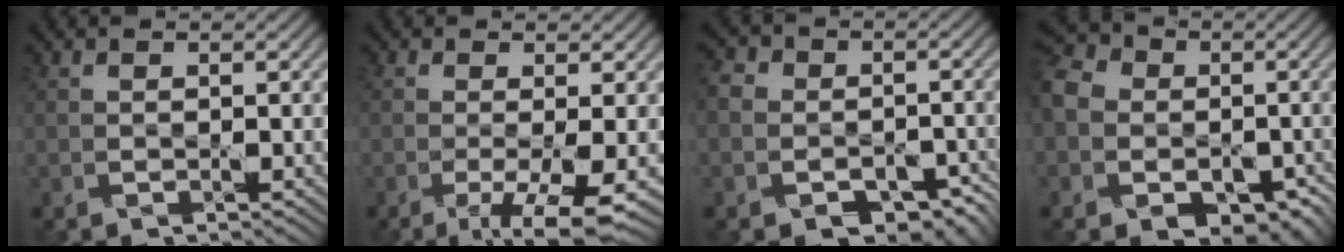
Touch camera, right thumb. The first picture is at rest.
{"total": 6.3, "force": [-2.4, 1.5, 5.6], "torque": [-0.107, -0.007, -0.036]}
{"total": 9.8, "force": [-4.4, 8.2, 3.1], "torque": [-0.080, -0.024, -0.078]}
{"total": 13.8, "force": [-4.6, 11.5, 6.0], "torque": [-0.164, -0.045, -0.086]}